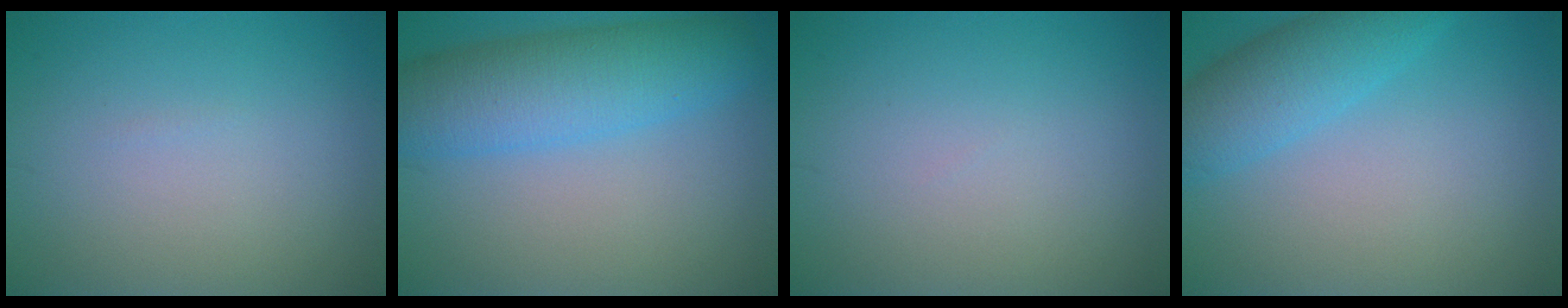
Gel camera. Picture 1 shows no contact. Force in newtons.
{"total": 7.4, "press": 7.4, "slide": 0.2}
{"total": 0.0}
{"total": 3.6, "press": 3.6, "slide": 0.1}